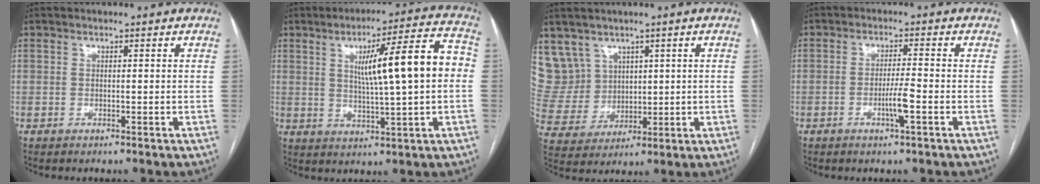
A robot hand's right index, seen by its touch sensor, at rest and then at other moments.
{"total": 14.0, "force": [1.5, 1.1, 13.8], "torque": [-0.203, 0.026, 0.026]}
{"total": 9.8, "force": [5.6, 8.0, 0.8], "torque": [-0.033, 0.039, 0.134]}
{"total": 3.9, "force": [-1.4, -0.1, 3.7], "torque": [-0.069, -0.005, -0.027]}